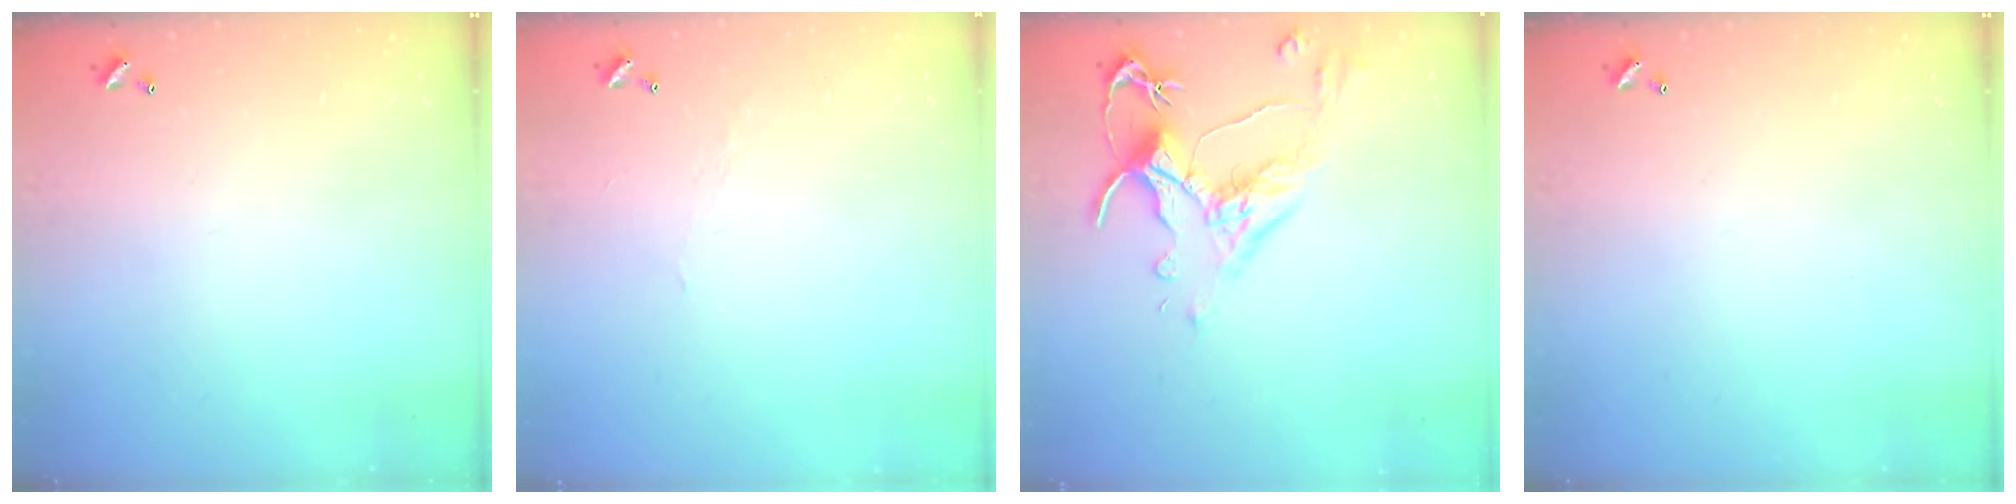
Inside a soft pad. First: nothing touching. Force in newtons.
{"total": 1.7, "press": 1.7, "slide": 0.4}
{"total": 2.5, "press": 2.1, "slide": 1.2}
{"total": 0.0}